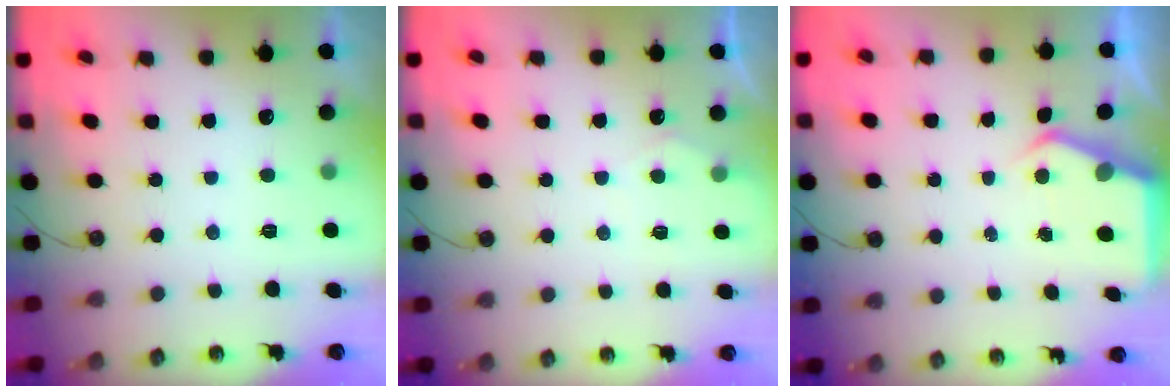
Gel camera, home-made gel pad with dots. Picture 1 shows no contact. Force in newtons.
{"total": 2.9, "press": 2.9, "slide": 0.4}
{"total": 4.3, "press": 4.3, "slide": 0.4}